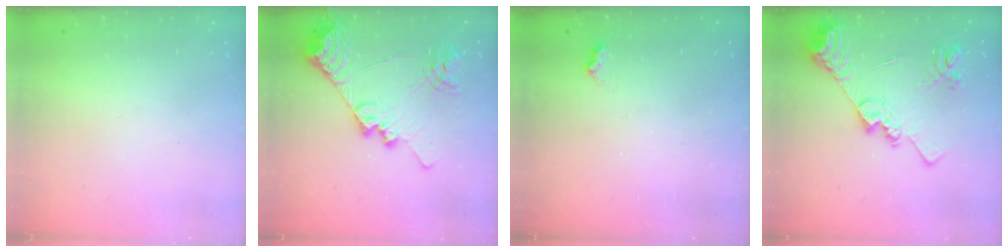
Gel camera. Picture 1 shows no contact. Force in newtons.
{"total": 21.7, "press": 21.6, "slide": 2.7}
{"total": 4.3, "press": 4.2, "slide": 0.7}
{"total": 18.3, "press": 18.2, "slide": 1.9}